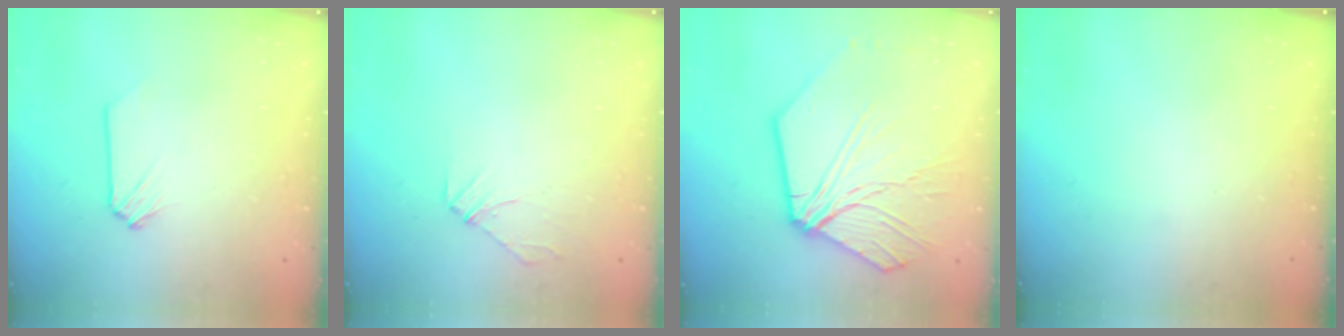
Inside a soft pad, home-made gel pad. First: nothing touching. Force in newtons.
{"total": 4.4, "press": 4.4, "slide": 0.4}
{"total": 12.0, "press": 11.9, "slide": 1.4}
{"total": 0.0}